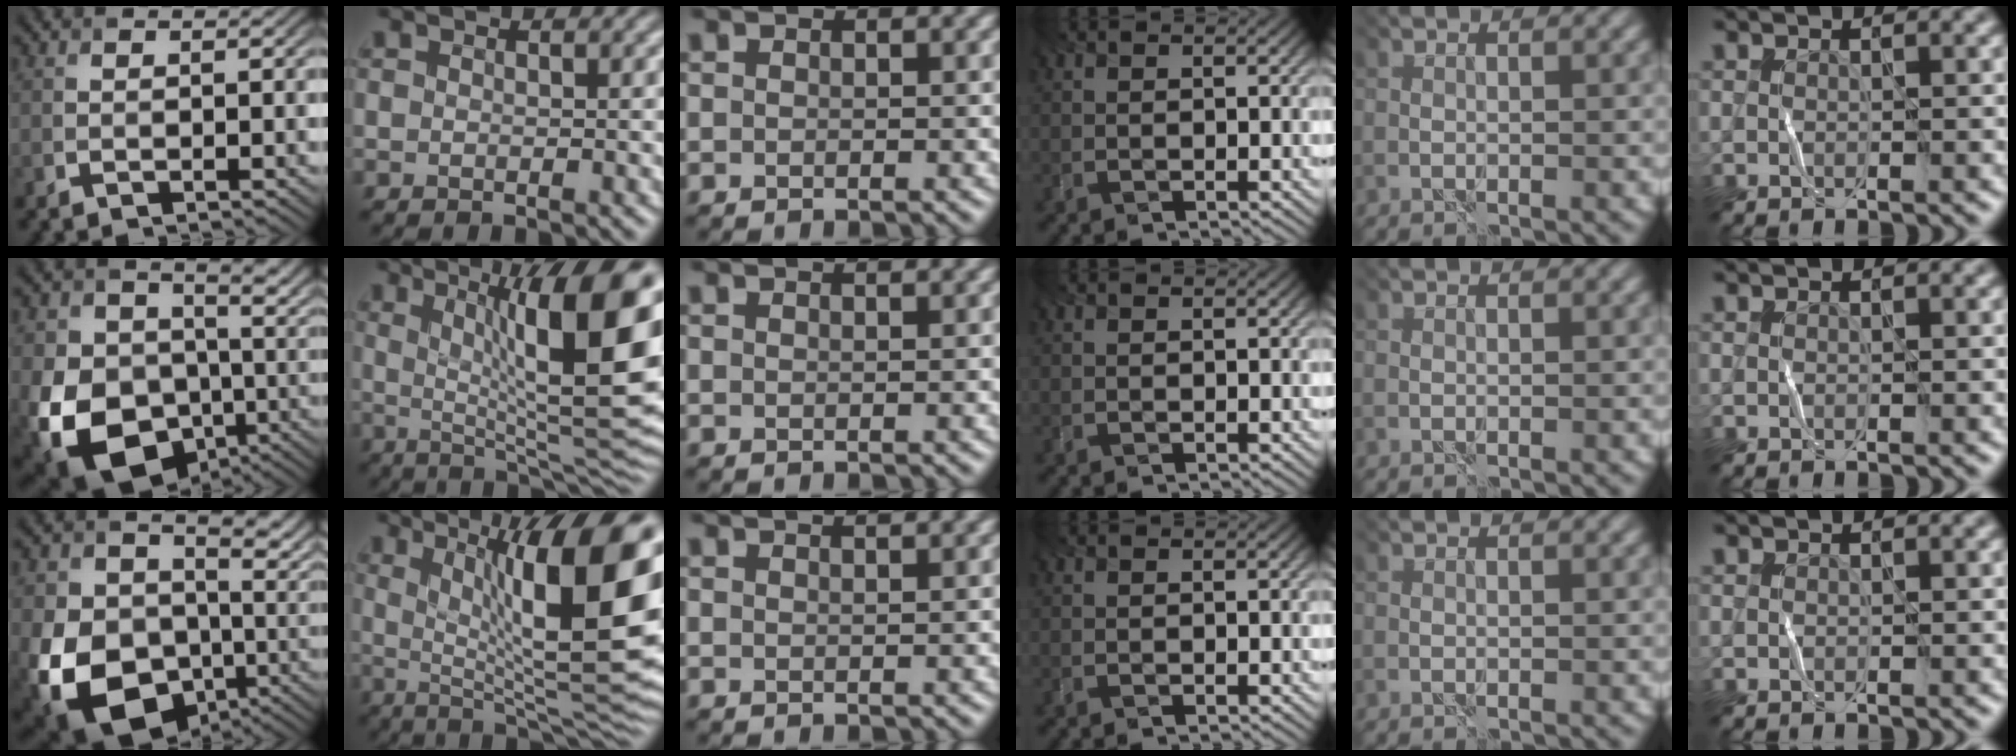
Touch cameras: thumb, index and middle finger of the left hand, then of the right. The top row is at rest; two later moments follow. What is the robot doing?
{"motion": "fold", "object": "bandana"}